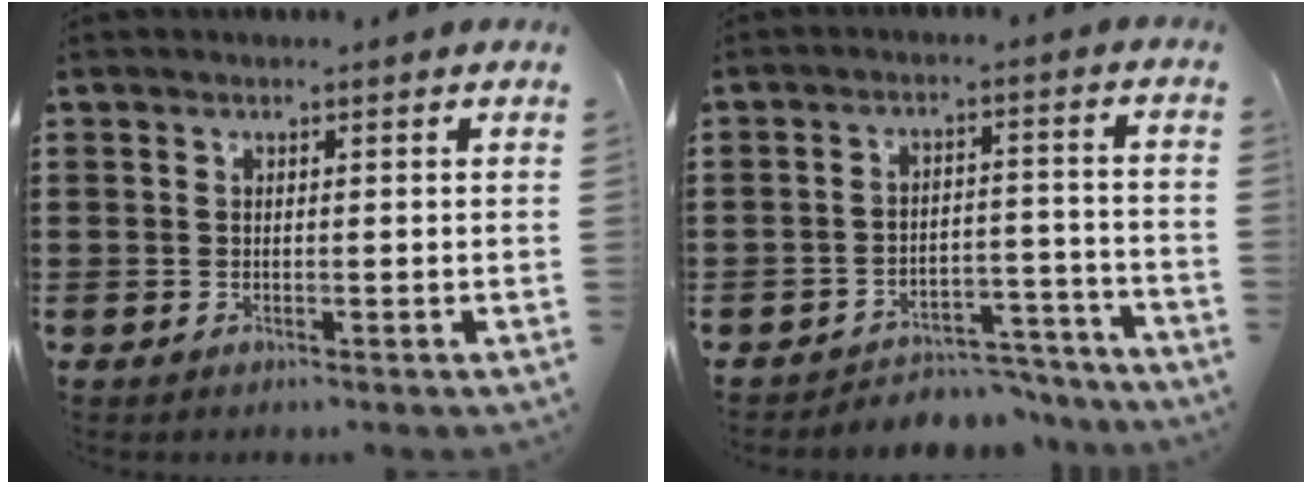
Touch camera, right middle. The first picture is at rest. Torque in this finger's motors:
{"motor_torque": [0.71, 0.00, 0.14, 0.04]}